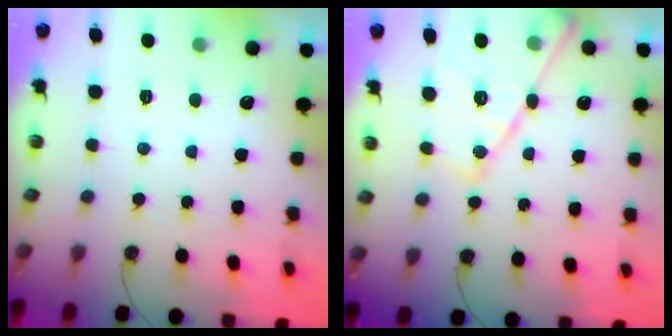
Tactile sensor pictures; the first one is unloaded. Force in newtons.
{"total": 16.1, "press": 16.1, "slide": 0.8}